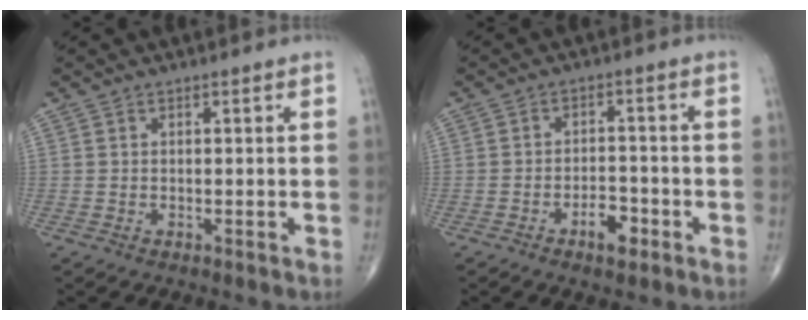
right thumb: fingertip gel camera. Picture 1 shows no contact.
{"total": 4.7, "force": [-2.5, 2.2, 3.3], "torque": [-0.043, 0.017, -0.039]}